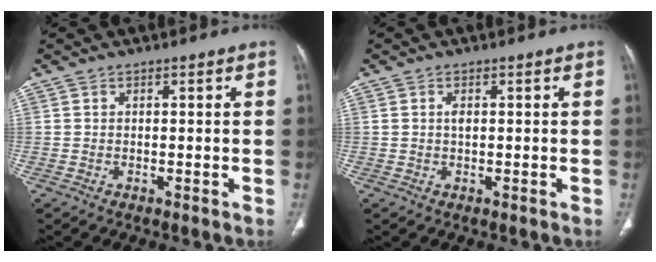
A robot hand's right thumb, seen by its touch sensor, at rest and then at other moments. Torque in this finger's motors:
{"motor_torque": [0.24, 0.24, -0.08, -0.08, 0.04]}